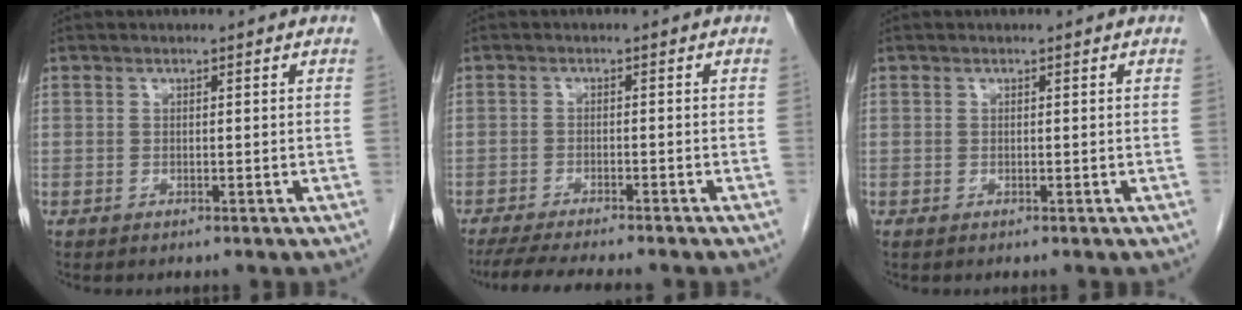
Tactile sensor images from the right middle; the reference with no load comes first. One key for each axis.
{"total": 9.6, "fx": -8.3, "fy": 0.7, "fz": 4.8, "tx": -0.066, "ty": -0.016, "tz": -0.125}
{"total": 0.0}